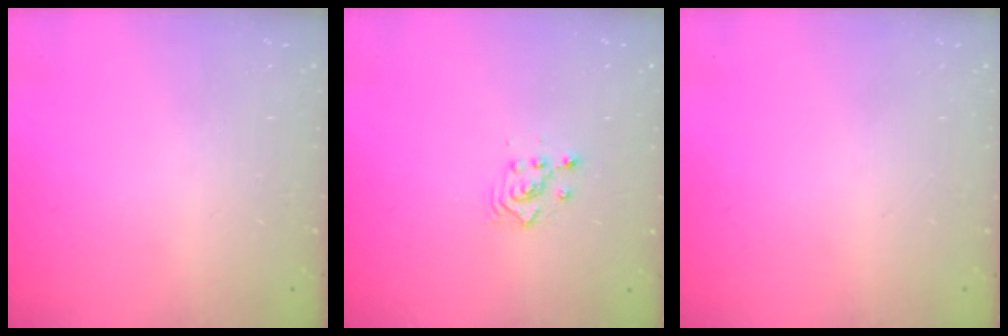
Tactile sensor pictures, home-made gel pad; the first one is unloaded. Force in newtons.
{"total": 2.3, "press": 2.3, "slide": 0.2}
{"total": 0.0}